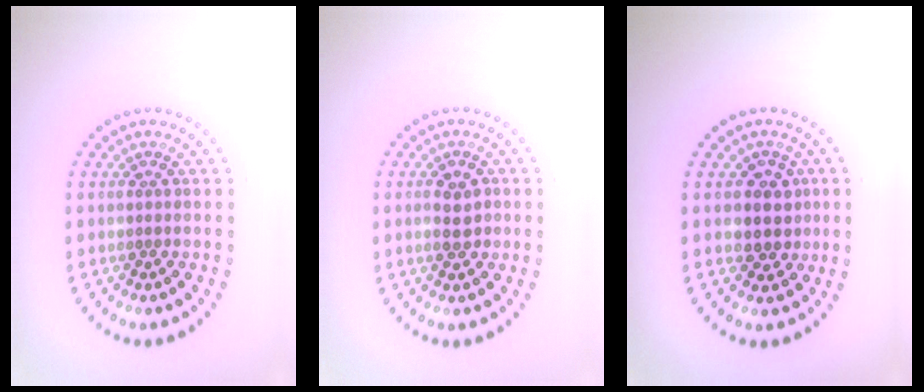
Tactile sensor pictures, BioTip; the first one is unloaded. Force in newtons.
{"total": 2.3, "press": 2.3, "slide": 0.2}
{"total": 2.8, "press": 2.5, "slide": 1.3}